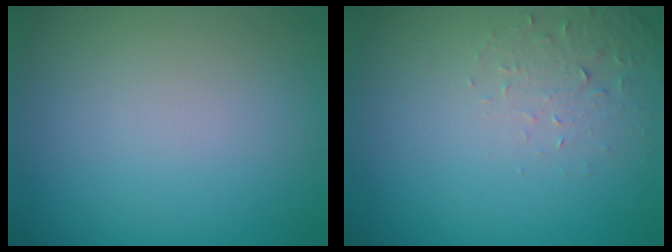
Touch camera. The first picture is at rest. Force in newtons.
{"total": 1.9, "press": 1.8, "slide": 0.4}